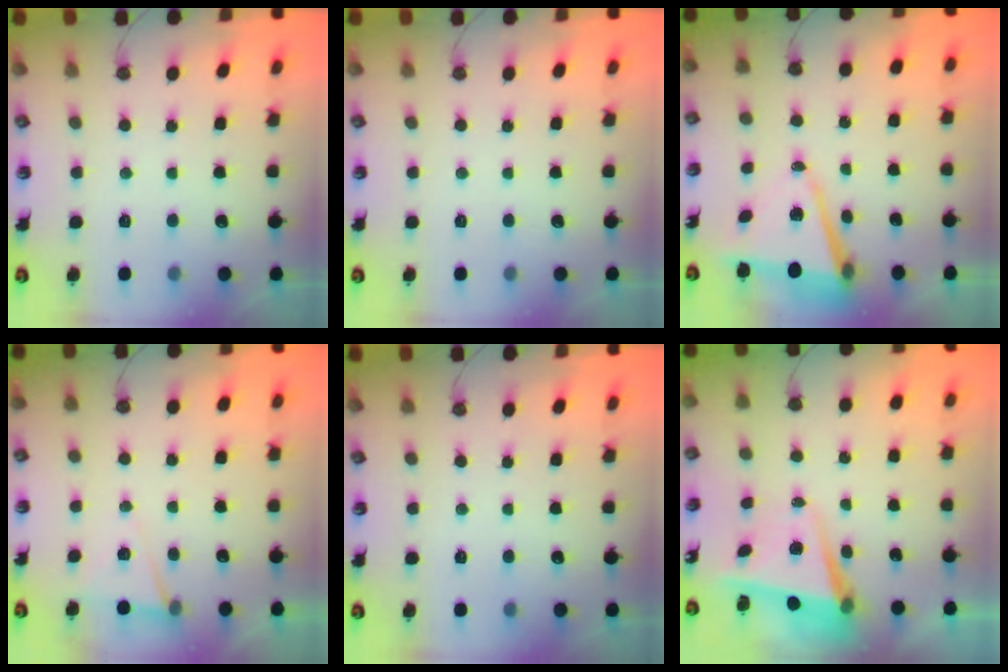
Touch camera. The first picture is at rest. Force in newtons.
{"total": 0.0}
{"total": 8.1, "press": 7.4, "slide": 3.4}
{"total": 6.1, "press": 4.0, "slide": 4.6}
{"total": 0.0}
{"total": 5.2, "press": 5.2, "slide": 0.6}